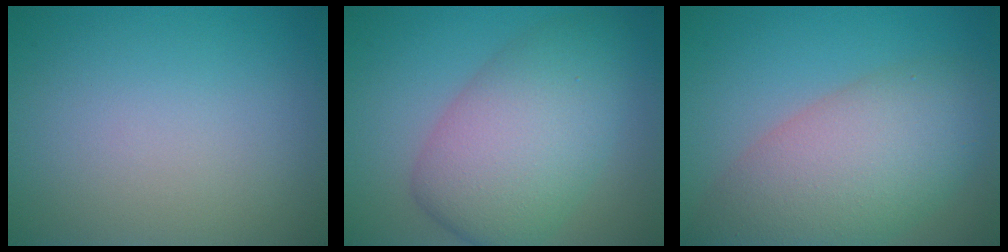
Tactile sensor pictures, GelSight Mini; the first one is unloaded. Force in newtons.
{"total": 8.4, "press": 8.4, "slide": 0.1}
{"total": 8.9, "press": 8.8, "slide": 0.7}